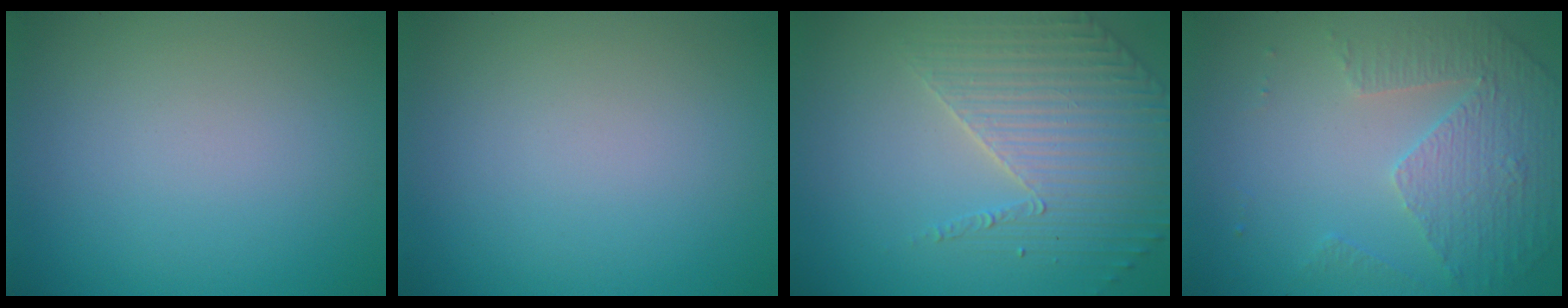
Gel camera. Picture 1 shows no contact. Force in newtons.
{"total": 0.0}
{"total": 3.7, "press": 3.7, "slide": 0.7}
{"total": 4.9, "press": 3.4, "slide": 3.4}